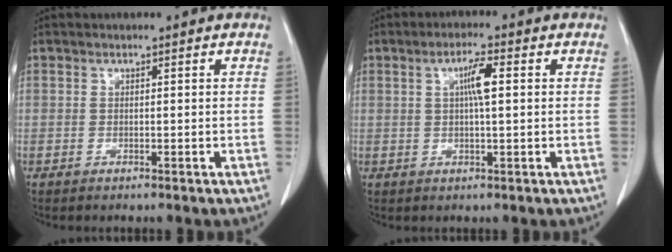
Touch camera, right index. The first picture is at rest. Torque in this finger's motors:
{"motor_torque": [0.40, -0.06, 0.12, 0.09]}